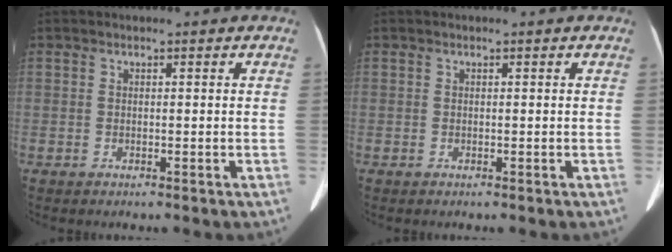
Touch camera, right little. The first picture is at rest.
{"total": 0.0}